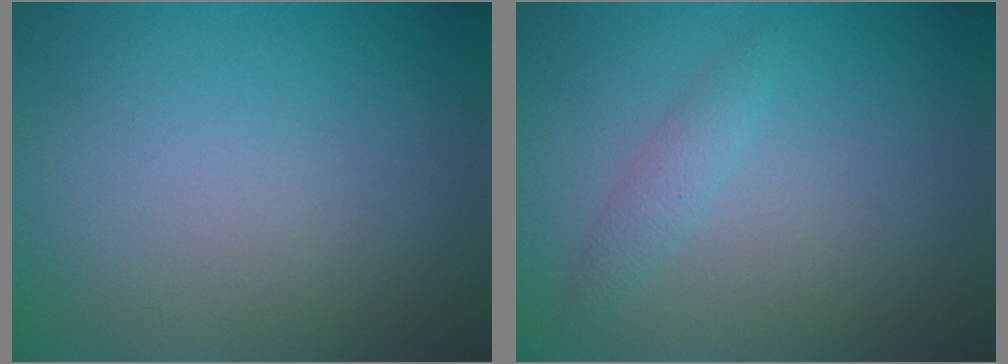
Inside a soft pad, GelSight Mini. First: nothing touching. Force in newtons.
{"total": 1.3, "press": 1.3, "slide": 0.0}